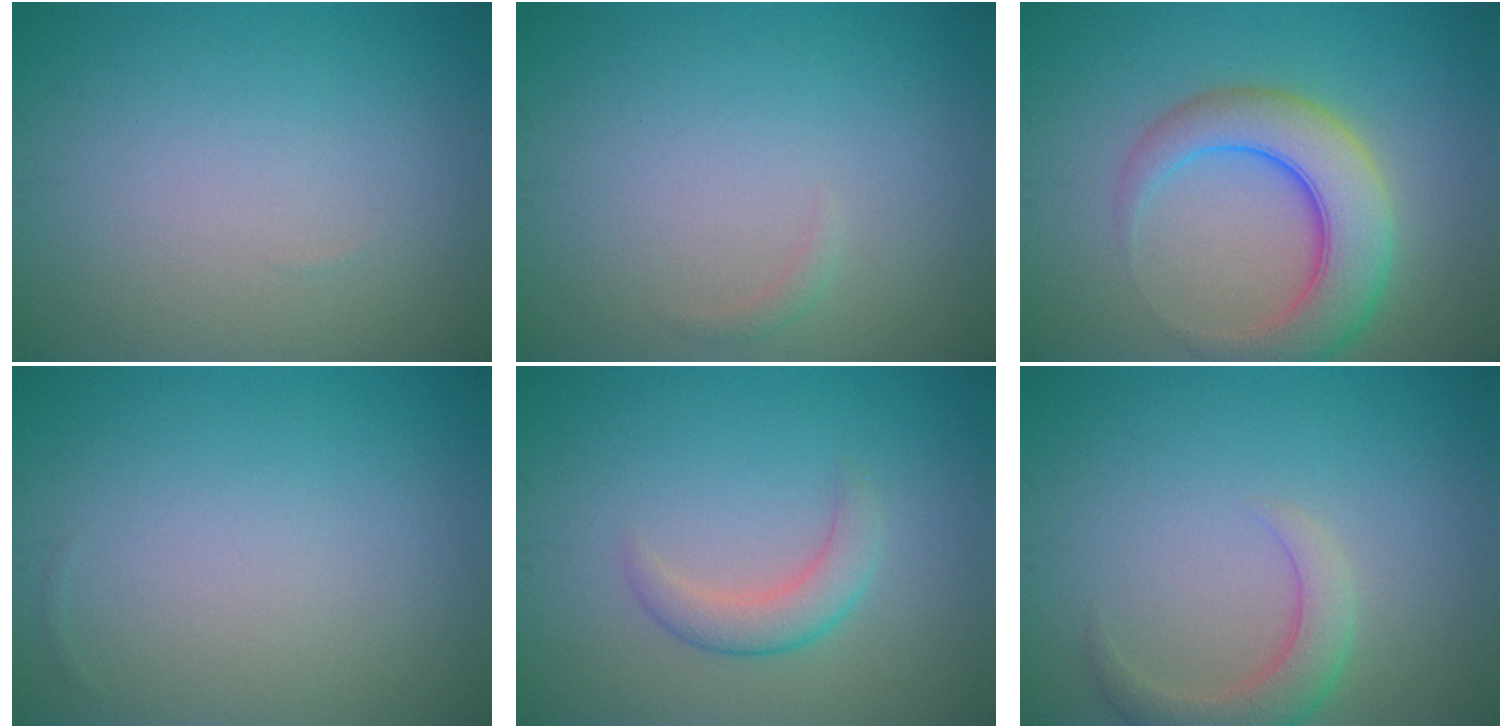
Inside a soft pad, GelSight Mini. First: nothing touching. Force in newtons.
{"total": 0.6, "press": 0.6, "slide": 0.1}
{"total": 6.8, "press": 6.7, "slide": 0.3}
{"total": 0.0}
{"total": 2.6, "press": 2.5, "slide": 0.3}
{"total": 3.0, "press": 3.0, "slide": 0.3}